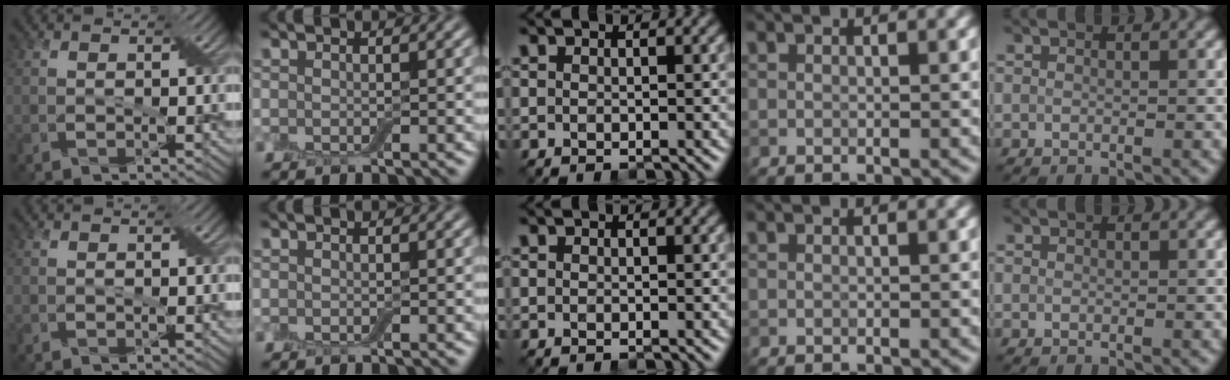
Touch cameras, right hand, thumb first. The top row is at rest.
{}